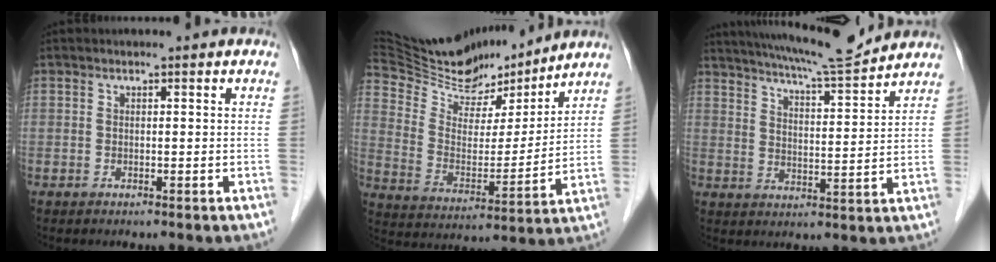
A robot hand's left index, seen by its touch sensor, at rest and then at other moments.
{"total": 22.9, "force": [20.7, 5.5, 8.0], "torque": [-0.152, 0.001, 0.342]}
{"total": 12.6, "force": [11.8, 0.1, 4.6], "torque": [-0.076, -0.002, 0.178]}